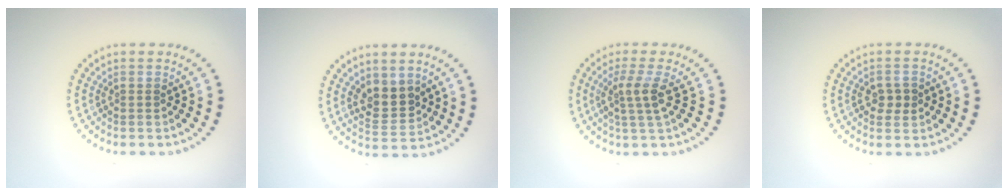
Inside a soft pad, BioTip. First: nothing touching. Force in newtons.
{"total": 2.9, "press": 2.7, "slide": 1.1}
{"total": 2.7, "press": 2.0, "slide": 1.8}
{"total": 1.9, "press": 1.9, "slide": 0.3}